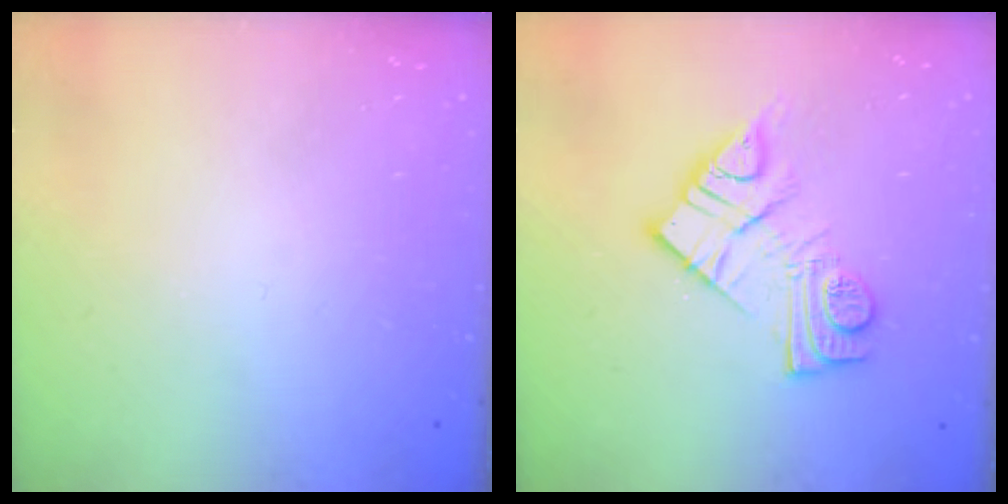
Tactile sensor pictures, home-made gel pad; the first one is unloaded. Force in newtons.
{"total": 14.0, "press": 14.0, "slide": 0.9}